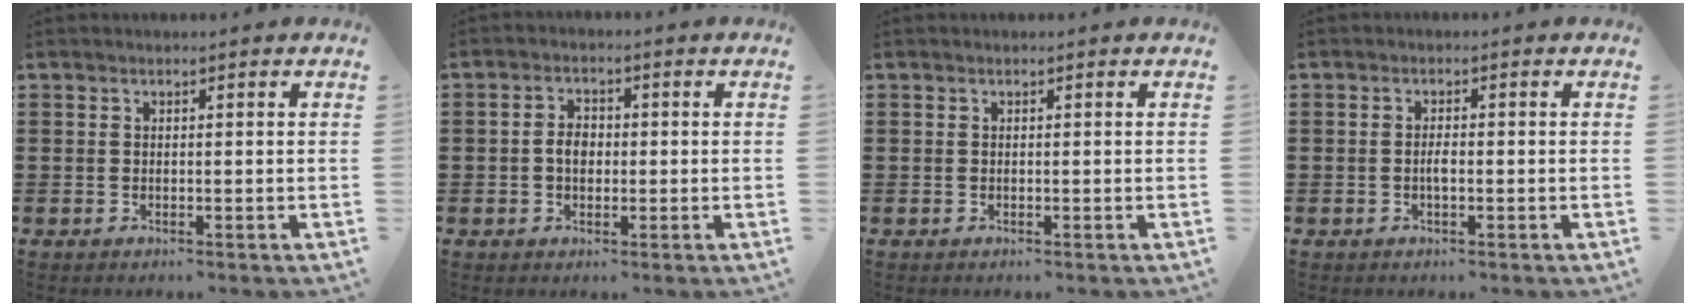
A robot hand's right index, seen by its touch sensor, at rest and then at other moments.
{"total": 2.9, "force": [-0.3, 2.0, 2.2], "torque": [-0.042, 0.006, -0.007]}
{"total": 0.0}
{"total": 1.8, "force": [-0.4, 0.5, 1.6], "torque": [-0.031, 0.001, -0.009]}